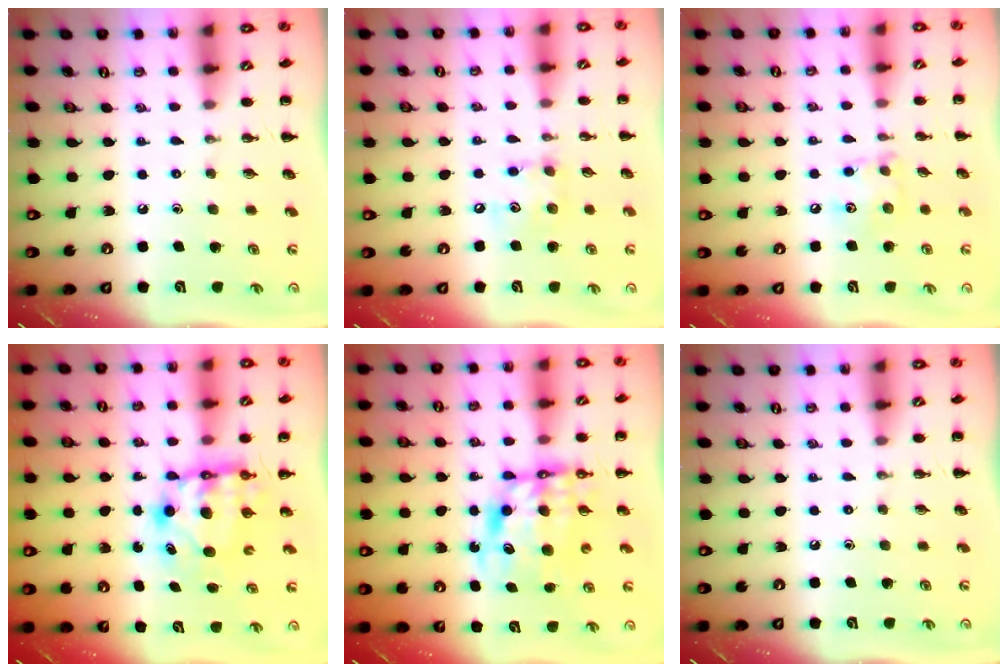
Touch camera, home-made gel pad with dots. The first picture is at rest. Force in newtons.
{"total": 7.6, "press": 7.6, "slide": 0.6}
{"total": 7.3, "press": 7.3, "slide": 0.4}
{"total": 7.3, "press": 7.1, "slide": 1.5}
{"total": 10.5, "press": 10.0, "slide": 3.2}
{"total": 0.0}